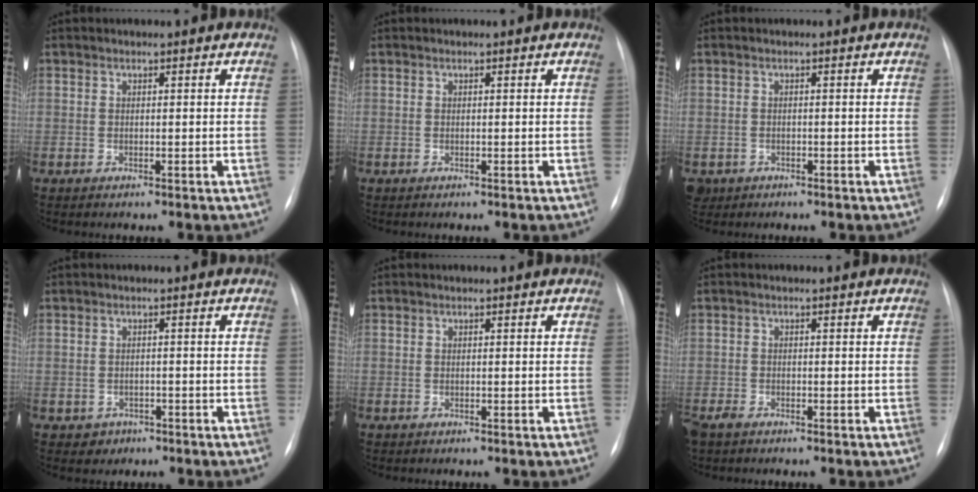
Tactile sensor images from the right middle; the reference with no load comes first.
{"total": 0.0}
{"total": 2.8, "force": [-1.5, 2.2, 0.5], "torque": [-0.008, 0.002, -0.023]}
{"total": 1.9, "force": [-1.0, 1.6, 0.1], "torque": [0.000, 0.006, -0.011]}
{"total": 0.0}
{"total": 2.5, "force": [-1.8, 1.0, 1.3], "torque": [-0.028, -0.004, -0.031]}